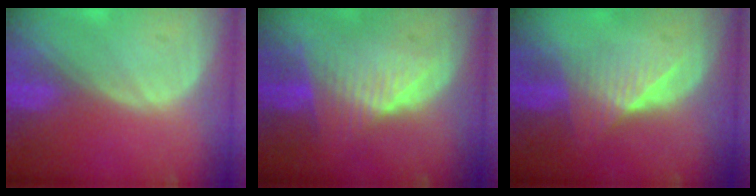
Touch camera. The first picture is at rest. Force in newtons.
{"total": 8.1, "press": 7.1, "slide": 3.9}
{"total": 6.3, "press": 5.5, "slide": 3.0}